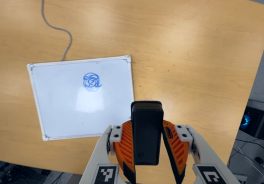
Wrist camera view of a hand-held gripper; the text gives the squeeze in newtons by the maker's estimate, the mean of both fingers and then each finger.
{"total": 4.6, "left": 3.6, "right": 5.7}